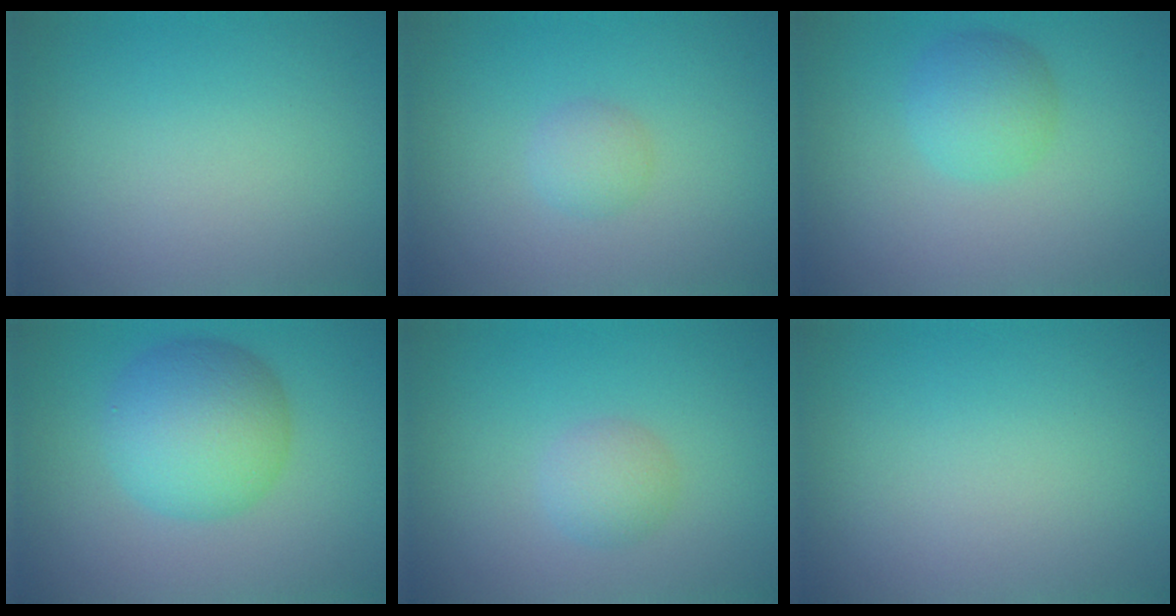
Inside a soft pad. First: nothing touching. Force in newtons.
{"total": 1.4, "press": 1.4, "slide": 0.0}
{"total": 2.9, "press": 2.9, "slide": 0.0}
{"total": 6.5, "press": 6.5, "slide": 0.2}
{"total": 2.0, "press": 2.0, "slide": 0.0}
{"total": 0.0}